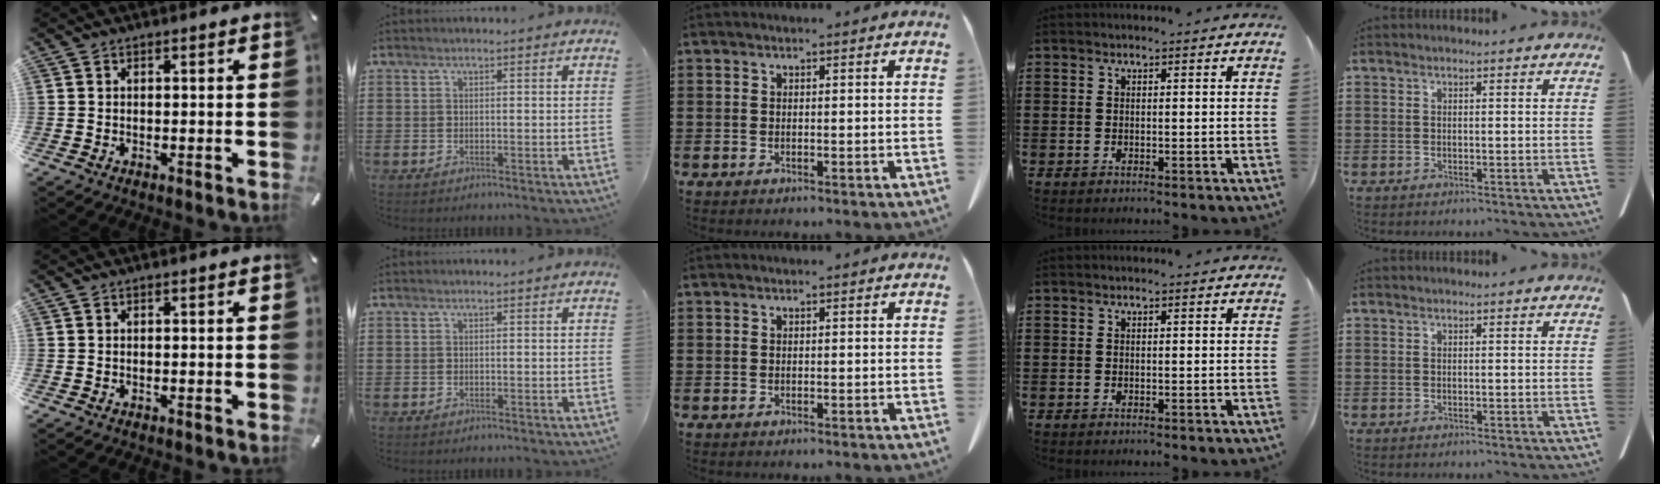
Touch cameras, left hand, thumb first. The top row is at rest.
{}